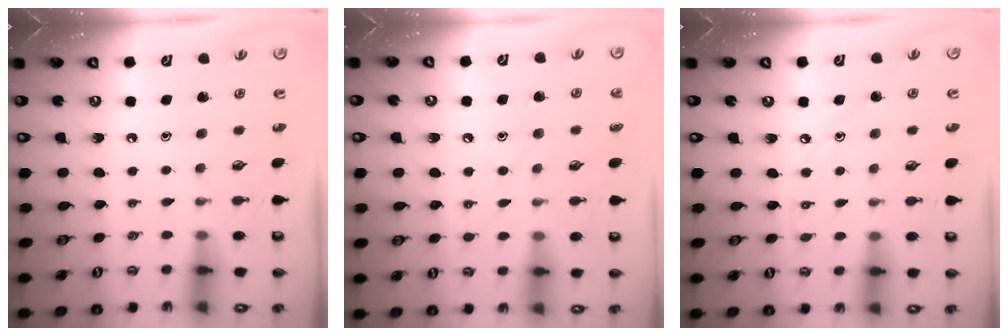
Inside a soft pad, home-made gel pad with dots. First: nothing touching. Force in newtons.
{"total": 6.9, "press": 6.9, "slide": 0.5}
{"total": 4.6, "press": 4.6, "slide": 0.1}